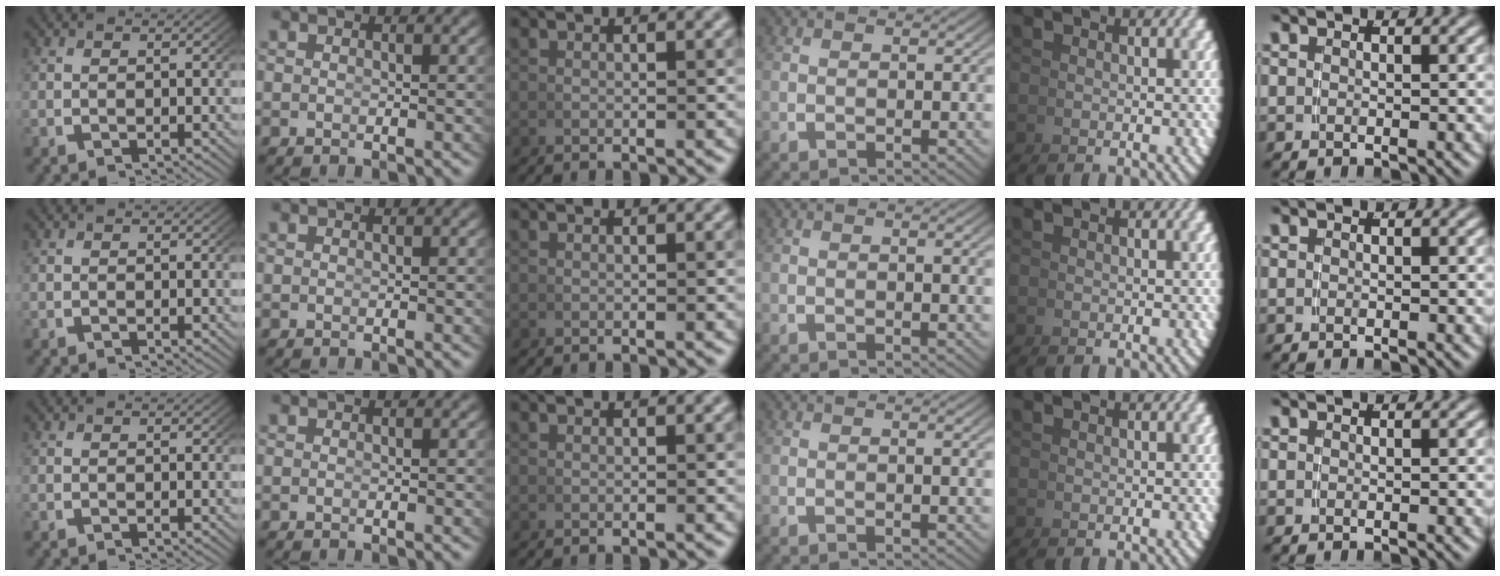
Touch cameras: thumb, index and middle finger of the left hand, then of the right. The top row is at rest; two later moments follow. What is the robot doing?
{"motion": "lift_and_place", "object": "dispenser bottle"}